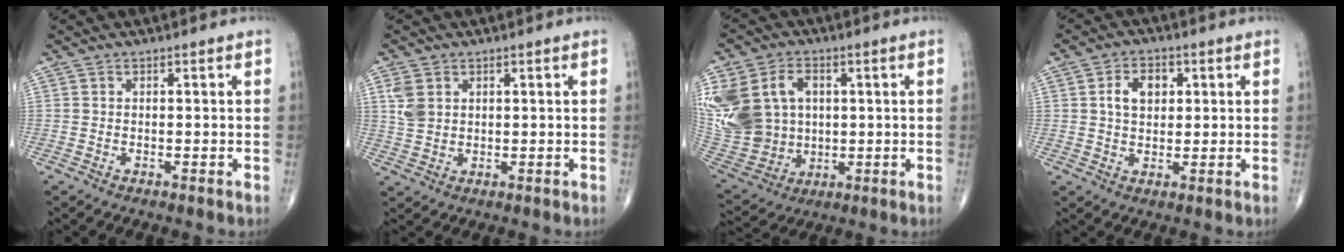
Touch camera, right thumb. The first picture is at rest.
{"total": 4.2, "force": [1.6, 3.1, 2.3], "torque": [-0.041, -0.003, 0.038]}
{"total": 21.1, "force": [3.9, 16.4, 12.6], "torque": [-0.284, 0.016, 0.098]}
{"total": 6.0, "force": [1.5, 4.1, 4.2], "torque": [-0.056, 0.004, 0.023]}